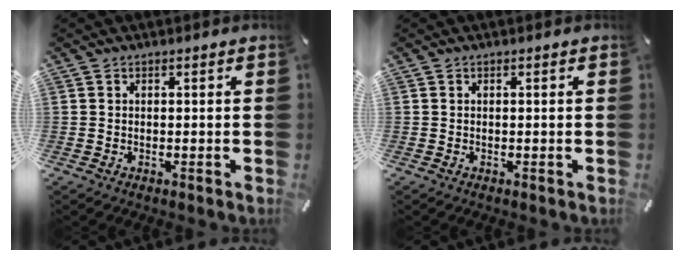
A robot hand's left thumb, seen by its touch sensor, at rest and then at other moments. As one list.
[{"total": 0.0}]